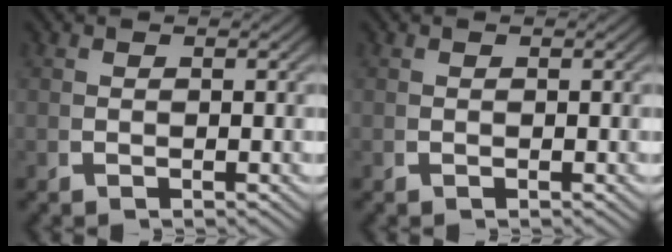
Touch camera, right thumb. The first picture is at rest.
{"total": 0.0}